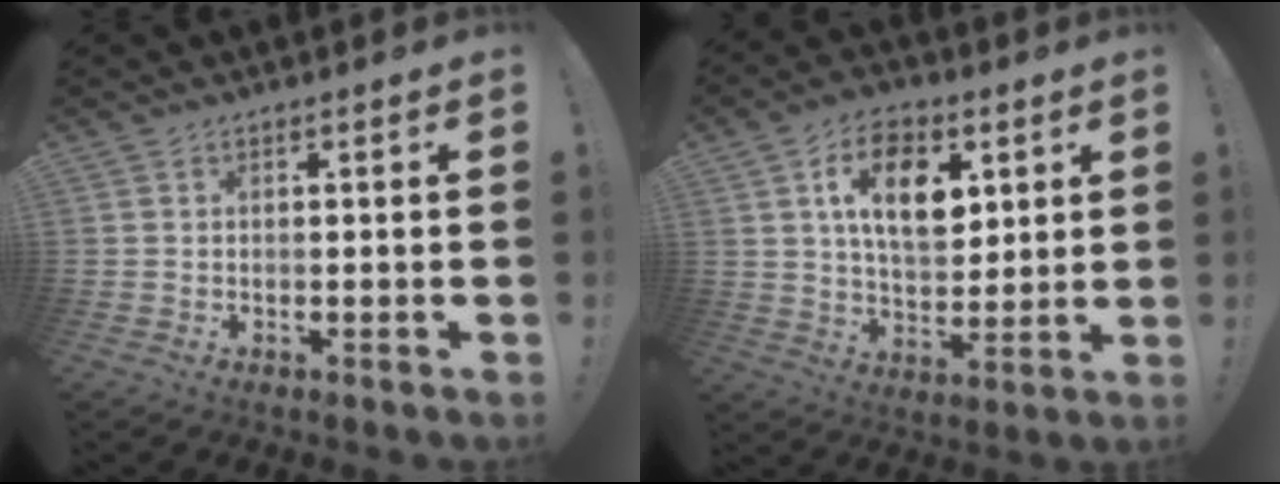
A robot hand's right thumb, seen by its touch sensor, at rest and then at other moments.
{"total": 15.0, "force": [5.3, 9.3, 10.5], "torque": [-0.160, -0.004, 0.098]}